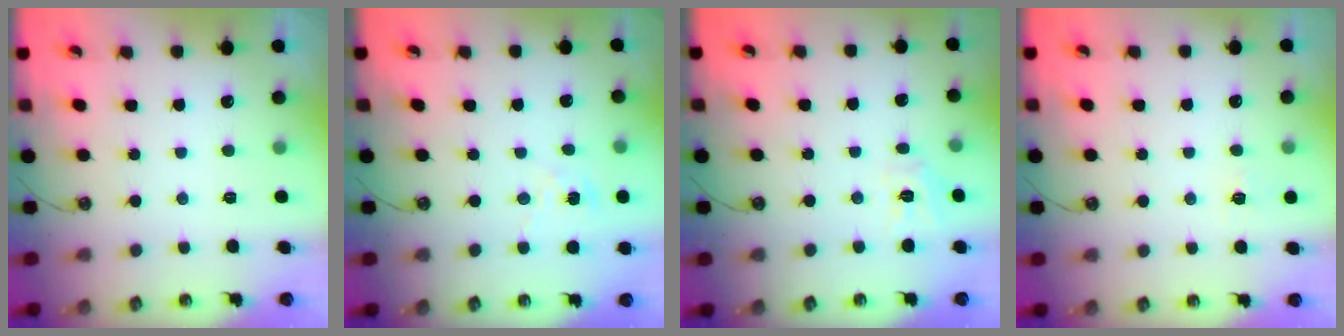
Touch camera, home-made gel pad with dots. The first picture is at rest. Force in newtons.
{"total": 3.6, "press": 3.6, "slide": 0.4}
{"total": 6.8, "press": 6.8, "slide": 0.5}
{"total": 5.1, "press": 5.1, "slide": 0.6}